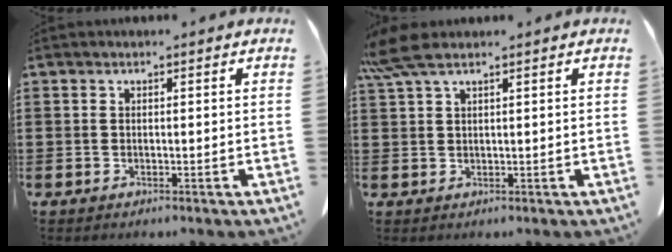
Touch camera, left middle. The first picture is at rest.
{"total": 4.8, "force": [3.1, 1.0, 3.5], "torque": [-0.090, -0.005, 0.054]}